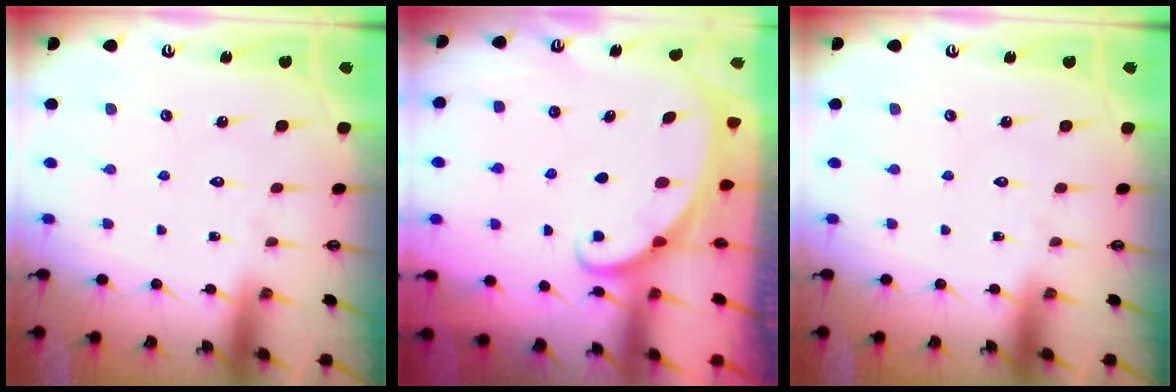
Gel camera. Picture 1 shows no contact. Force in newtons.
{"total": 1.8, "press": 1.8, "slide": 0.1}
{"total": 0.0}